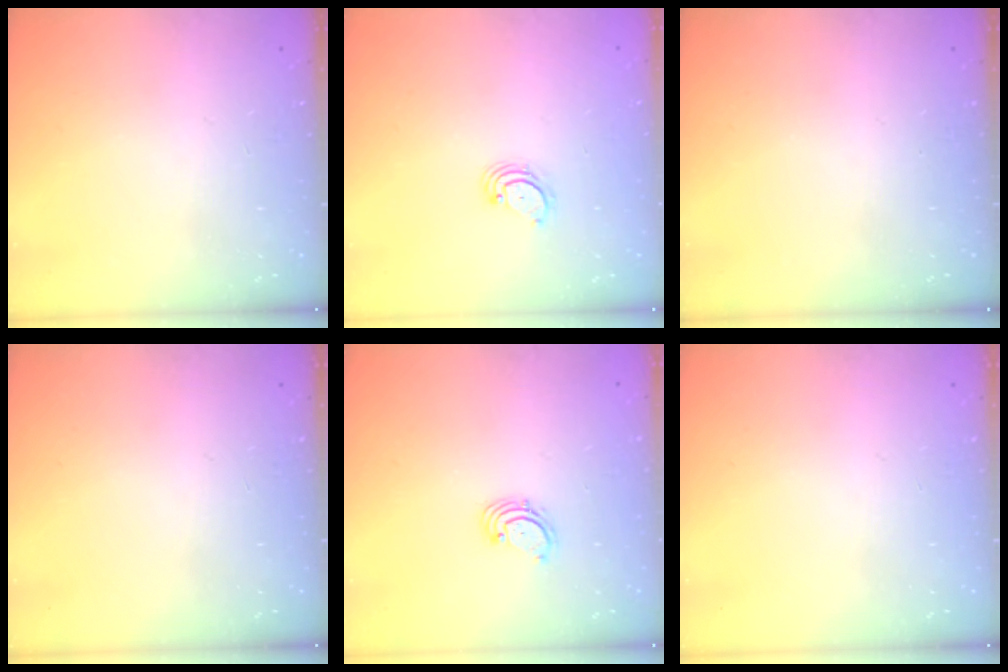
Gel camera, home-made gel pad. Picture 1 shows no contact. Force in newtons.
{"total": 2.7, "press": 2.7, "slide": 0.3}
{"total": 0.0}
{"total": 0.0}
{"total": 1.6, "press": 1.6, "slide": 0.2}
{"total": 0.0}